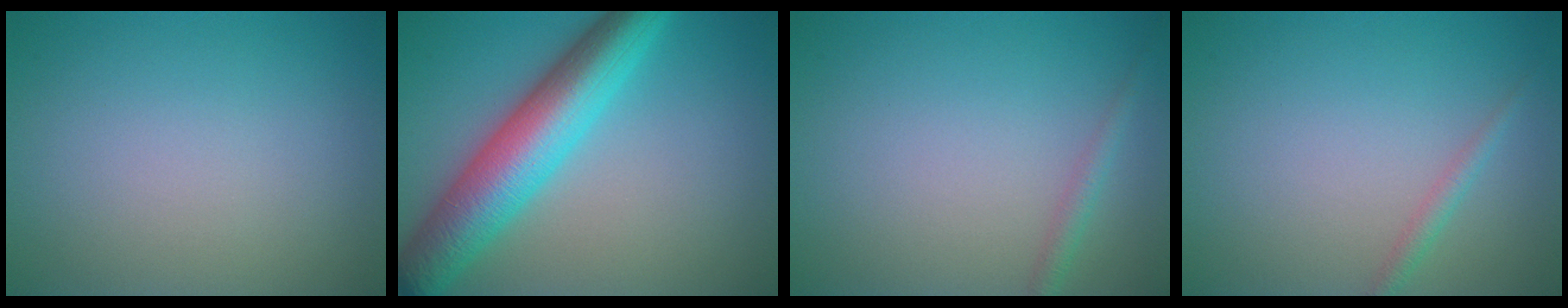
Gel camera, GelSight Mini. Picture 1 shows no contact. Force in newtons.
{"total": 8.6, "press": 8.6, "slide": 0.1}
{"total": 1.3, "press": 1.3, "slide": 0.0}
{"total": 1.2, "press": 1.2, "slide": 0.0}